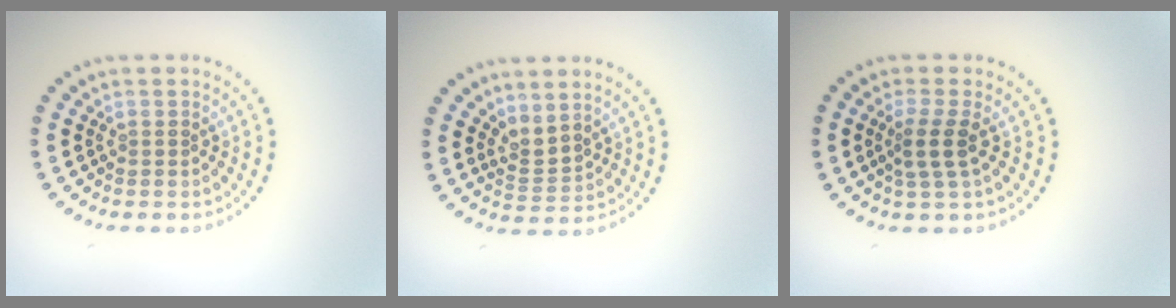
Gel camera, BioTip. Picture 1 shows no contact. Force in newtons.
{"total": 2.1, "press": 1.4, "slide": 1.6}
{"total": 2.3, "press": 1.8, "slide": 1.5}